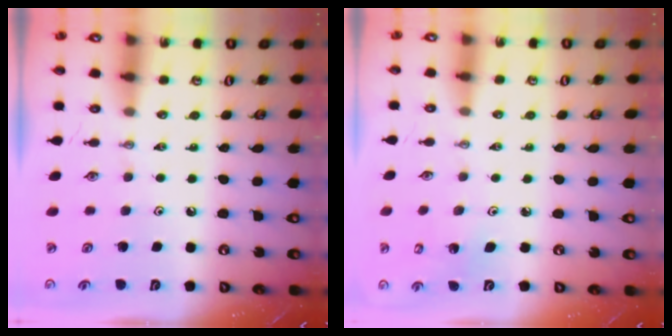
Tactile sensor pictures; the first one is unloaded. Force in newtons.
{"total": 3.2, "press": 3.2, "slide": 0.5}